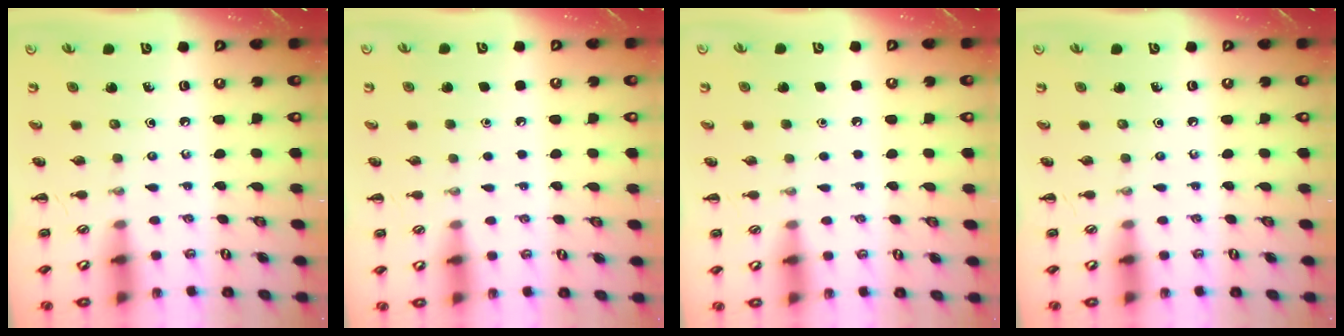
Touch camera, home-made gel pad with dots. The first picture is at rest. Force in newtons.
{"total": 1.5, "press": 1.5, "slide": 0.1}
{"total": 1.7, "press": 1.7, "slide": 0.1}
{"total": 0.0}